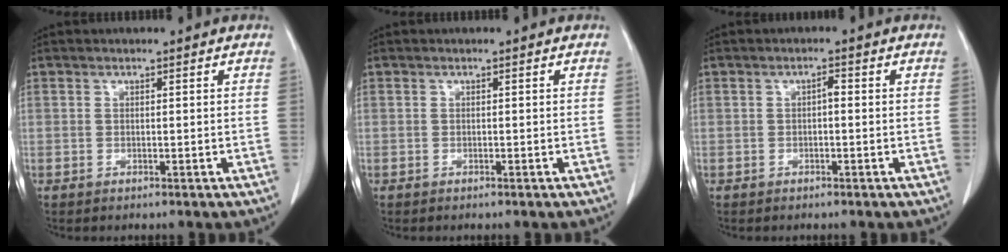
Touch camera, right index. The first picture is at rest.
{"total": 0.0}
{"total": 1.2, "force": [-0.1, 0.4, 1.1], "torque": [-0.018, 0.004, -0.001]}